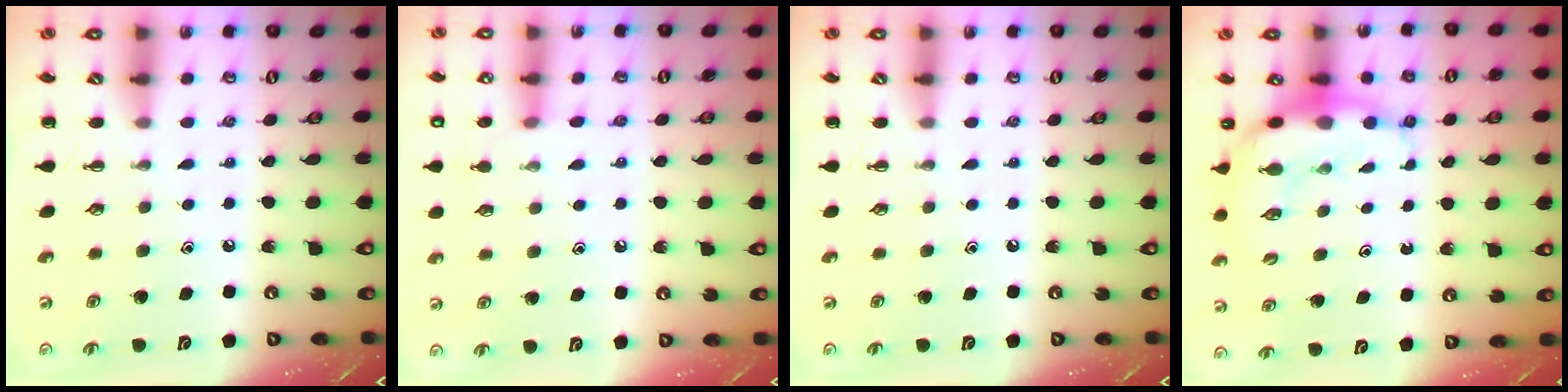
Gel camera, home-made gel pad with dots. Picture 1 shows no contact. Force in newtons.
{"total": 7.8, "press": 7.5, "slide": 2.2}
{"total": 0.0}
{"total": 8.5, "press": 8.2, "slide": 2.0}